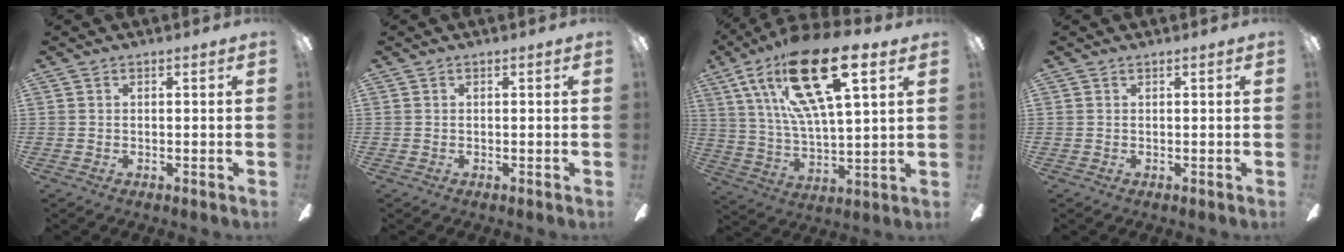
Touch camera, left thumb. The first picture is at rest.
{"total": 0.0}
{"total": 26.6, "force": [14.3, 10.0, 20.1], "torque": [-0.363, -0.055, 0.233]}
{"total": 0.0}